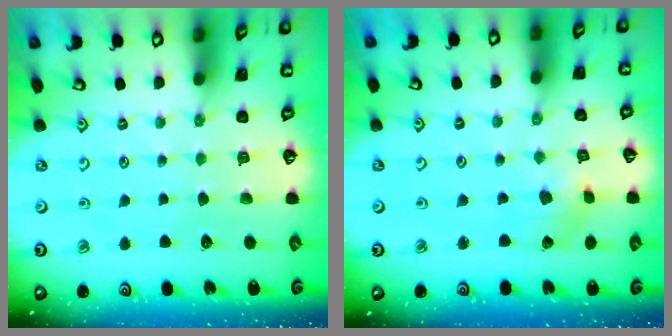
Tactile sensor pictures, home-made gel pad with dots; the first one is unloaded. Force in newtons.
{"total": 2.6, "press": 2.6, "slide": 0.4}